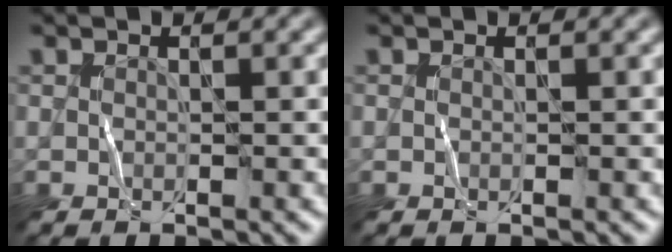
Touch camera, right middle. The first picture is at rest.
{"total": 0.0}